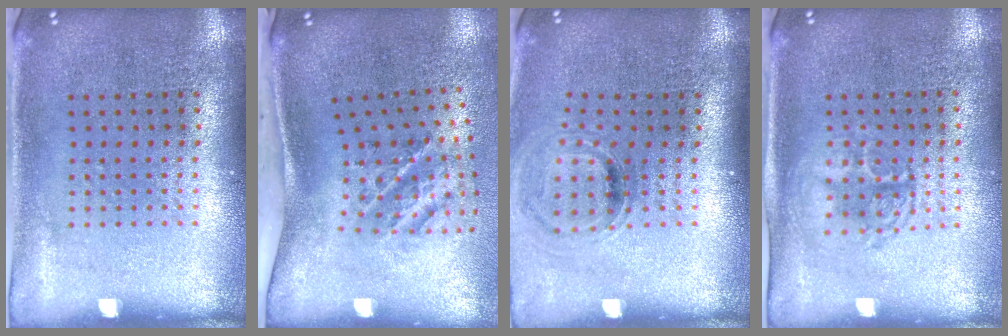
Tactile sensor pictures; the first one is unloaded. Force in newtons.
{"total": 2.1, "press": 1.3, "slide": 1.7}
{"total": 0.9, "press": 0.8, "slide": 0.3}
{"total": 1.4, "press": 1.3, "slide": 0.5}